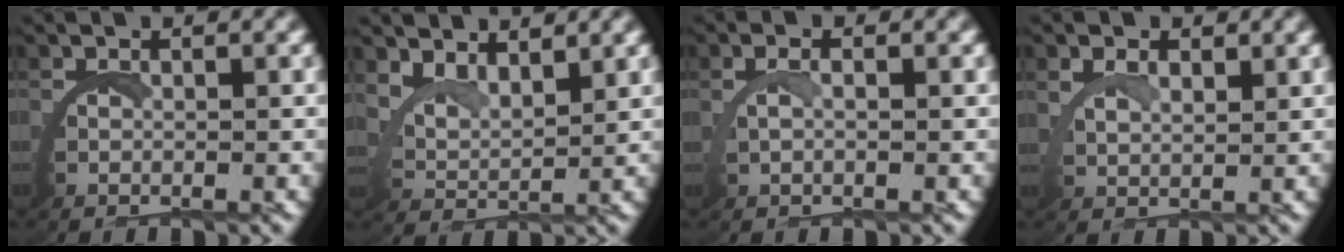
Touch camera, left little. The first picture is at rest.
{"total": 4.2, "force": [3.5, 1.8, 1.5], "torque": [-0.049, -0.005, 0.057]}
{"total": 1.2, "force": [0.5, -0.2, 1.0], "torque": [-0.029, 0.004, 0.011]}
{"total": 2.0, "force": [1.9, -0.1, 0.7], "torque": [-0.021, -0.003, 0.039]}